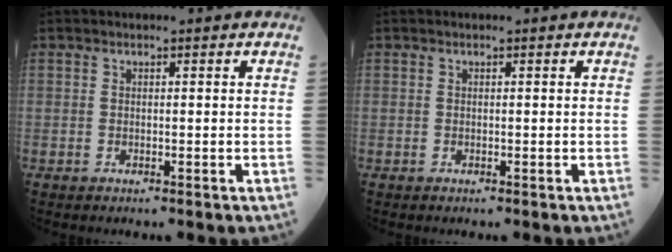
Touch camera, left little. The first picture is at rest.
{"total": 0.0}